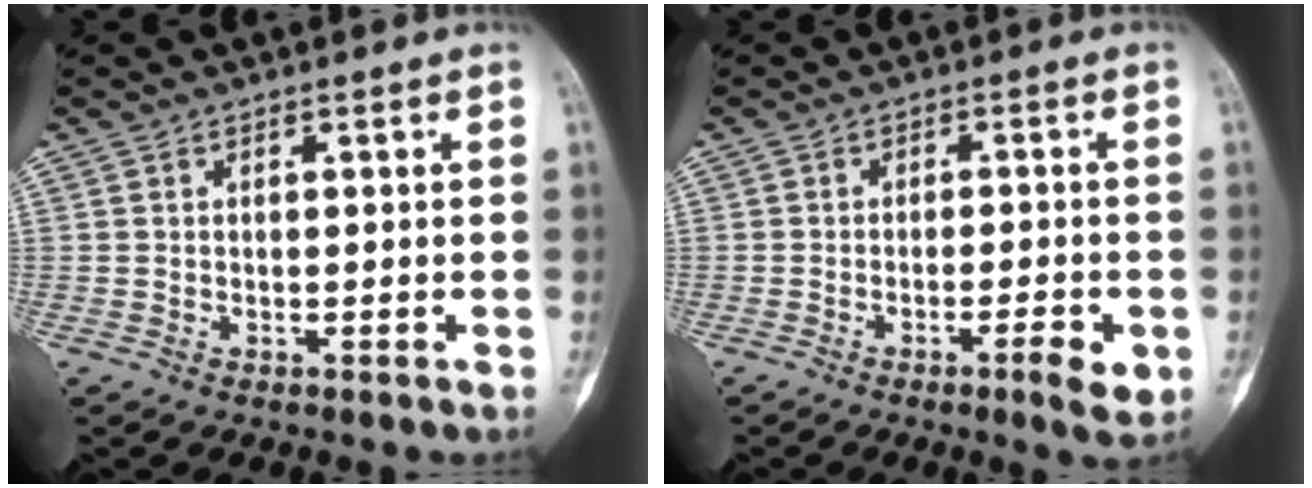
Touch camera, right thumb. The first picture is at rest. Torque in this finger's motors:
{"motor_torque": [0.10, 0.12, 0.16, 0.37, 0.03]}